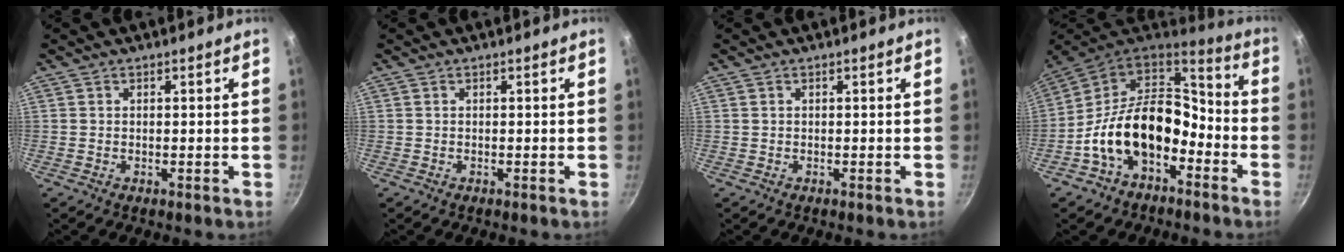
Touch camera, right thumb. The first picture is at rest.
{"total": 0.0}
{"total": 0.0}
{"total": 18.4, "force": [-5.7, 11.8, 12.9], "torque": [-0.198, 0.067, -0.111]}